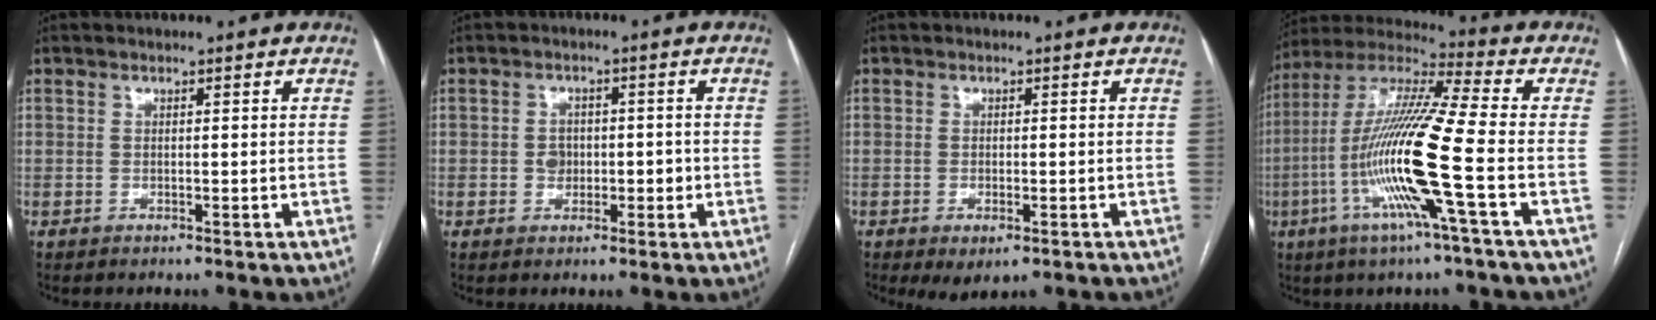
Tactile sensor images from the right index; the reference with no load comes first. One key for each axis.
{"total": 3.1, "fx": -0.2, "fy": 2.5, "fz": 1.8, "tx": -0.016, "ty": 0.013, "tz": 0.000}
{"total": 3.6, "fx": -2.0, "fy": 1.4, "fz": 2.7, "tx": -0.038, "ty": -0.006, "tz": -0.020}
{"total": 17.3, "fx": -4.7, "fy": -0.8, "fz": 16.6, "tx": -0.333, "ty": -0.008, "tz": -0.101}